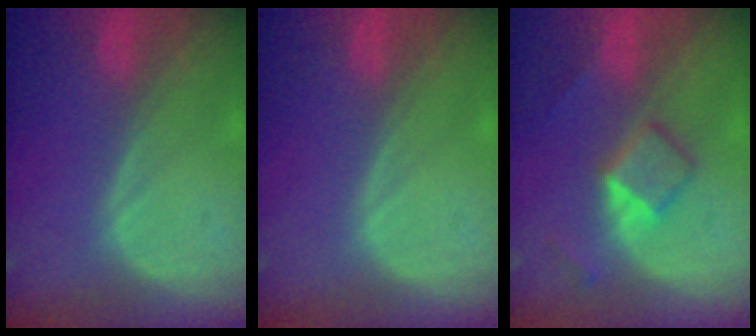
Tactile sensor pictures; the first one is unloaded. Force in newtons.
{"total": 0.0}
{"total": 5.3, "press": 4.6, "slide": 2.7}